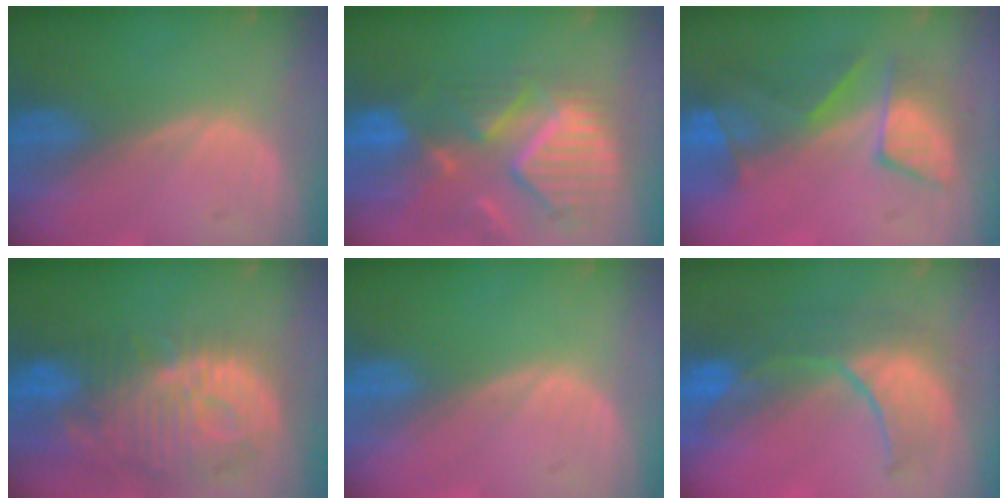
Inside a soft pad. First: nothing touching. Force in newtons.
{"total": 11.7, "press": 10.3, "slide": 5.6}
{"total": 8.0, "press": 7.7, "slide": 2.2}
{"total": 12.8, "press": 11.4, "slide": 5.9}
{"total": 0.0}
{"total": 10.4, "press": 9.2, "slide": 5.0}